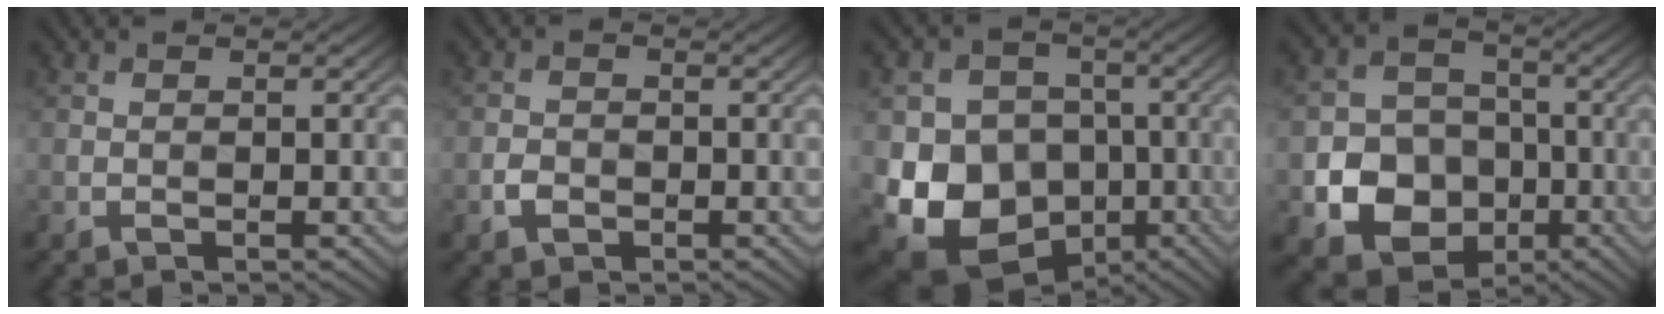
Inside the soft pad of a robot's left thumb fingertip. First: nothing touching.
{"total": 1.6, "force": [-0.8, 1.2, 0.7], "torque": [-0.022, -0.005, -0.017]}
{"total": 16.1, "force": [-4.2, 14.0, 6.6], "torque": [-0.157, -0.041, -0.072]}
{"total": 10.2, "force": [-2.4, 9.1, 4.0], "torque": [-0.098, -0.042, -0.061]}